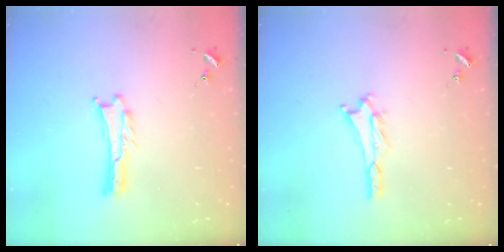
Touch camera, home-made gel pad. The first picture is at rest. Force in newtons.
{"total": 1.8, "press": 1.8, "slide": 0.1}